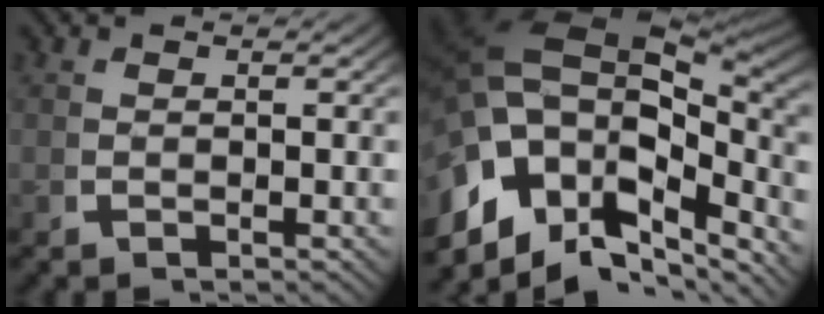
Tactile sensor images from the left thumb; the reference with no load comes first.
{"total": 20.6, "force": [1.2, 14.2, 14.8], "torque": [-0.260, -0.018, 0.017]}